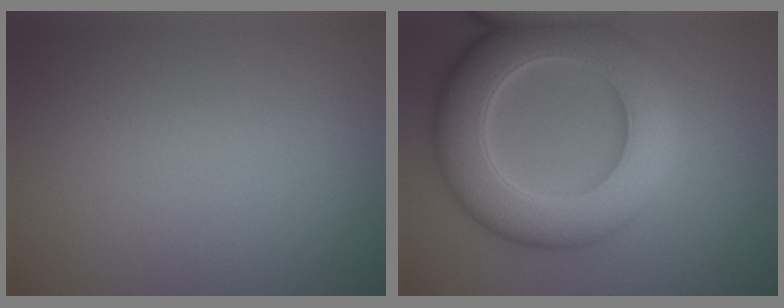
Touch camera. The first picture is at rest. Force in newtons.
{"total": 10.4, "press": 10.4, "slide": 0.2}